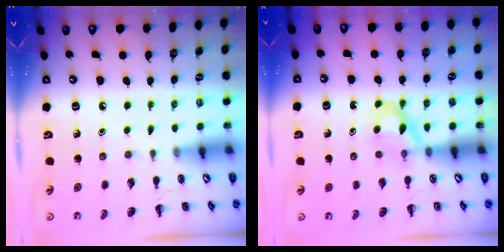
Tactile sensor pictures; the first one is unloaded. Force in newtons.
{"total": 4.5, "press": 4.3, "slide": 1.2}